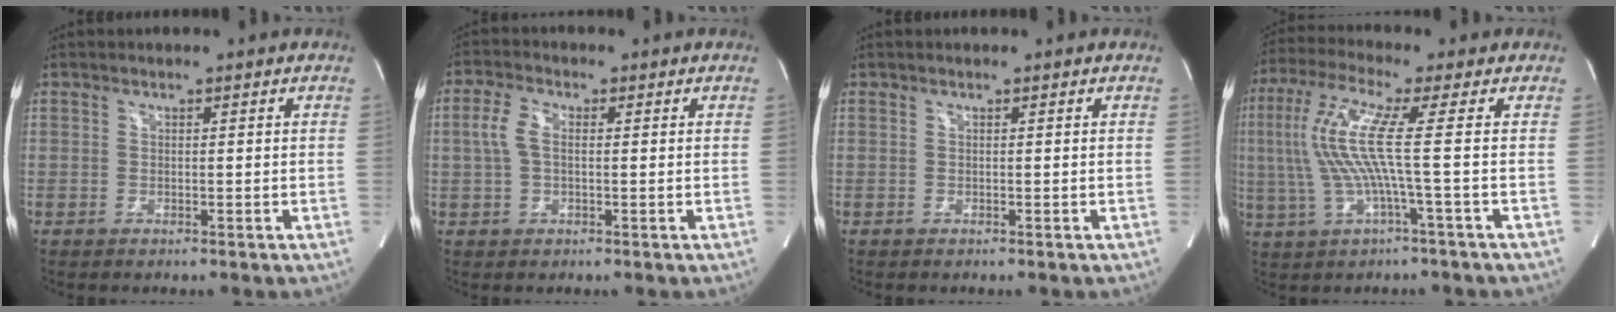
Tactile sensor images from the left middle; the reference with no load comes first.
{"total": 3.7, "force": [0.3, 1.8, 3.2], "torque": [-0.089, 0.016, 0.007]}
{"total": 0.0}
{"total": 10.6, "force": [0.4, -1.1, 10.5], "torque": [-0.229, 0.013, 0.005]}